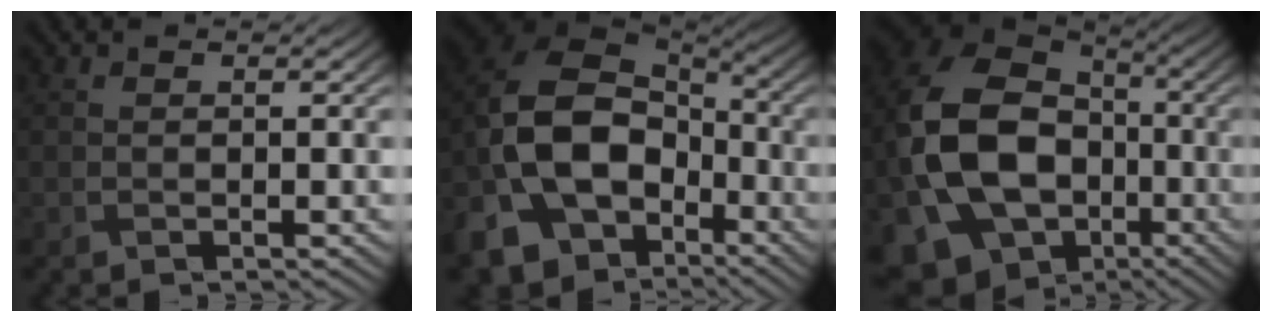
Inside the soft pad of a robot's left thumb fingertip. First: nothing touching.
{"total": 17.5, "force": [-6.4, 12.9, 9.9], "torque": [-0.253, -0.036, -0.119]}
{"total": 20.1, "force": [-4.1, 15.3, 12.4], "torque": [-0.293, -0.028, -0.064]}